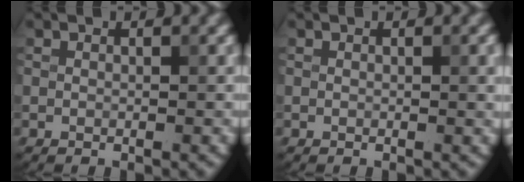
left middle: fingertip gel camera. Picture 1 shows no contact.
{"total": 1.0, "force": [0.1, 0.2, 1.0], "torque": [-0.012, 0.001, 0.001]}